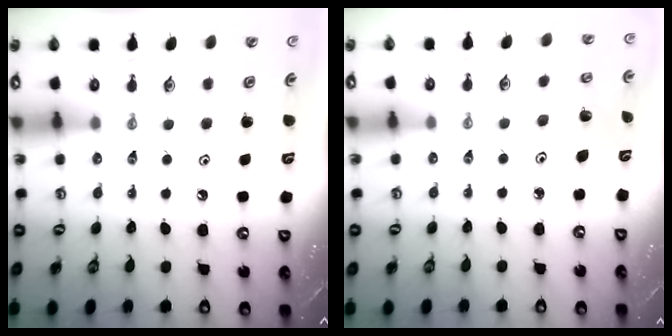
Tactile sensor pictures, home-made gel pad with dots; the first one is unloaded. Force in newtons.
{"total": 2.9, "press": 2.8, "slide": 0.8}